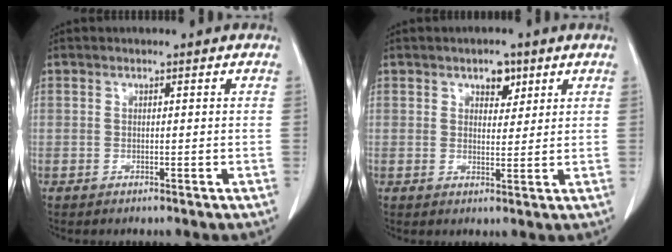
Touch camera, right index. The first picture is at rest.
{"total": 3.2, "force": [1.9, 1.8, 1.8], "torque": [-0.023, 0.003, 0.030]}